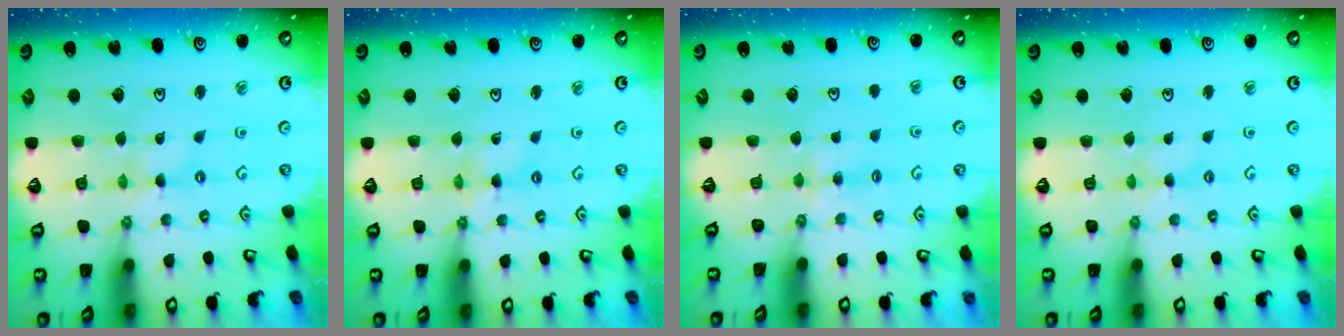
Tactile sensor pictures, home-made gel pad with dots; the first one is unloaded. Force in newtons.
{"total": 1.3, "press": 1.3, "slide": 0.3}
{"total": 3.5, "press": 3.5, "slide": 0.4}
{"total": 1.6, "press": 1.6, "slide": 0.2}